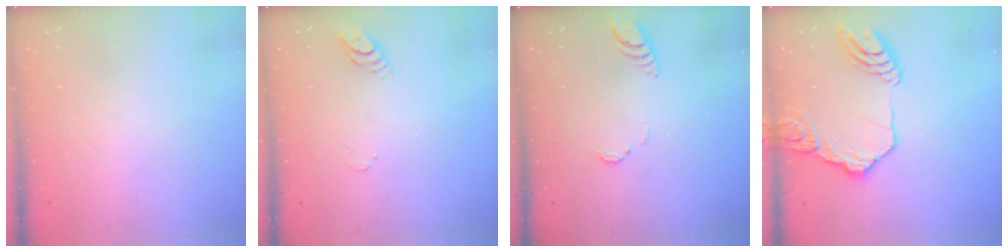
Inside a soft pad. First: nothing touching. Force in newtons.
{"total": 3.8, "press": 3.8, "slide": 0.4}
{"total": 3.3, "press": 3.3, "slide": 0.3}
{"total": 15.3, "press": 15.3, "slide": 1.5}